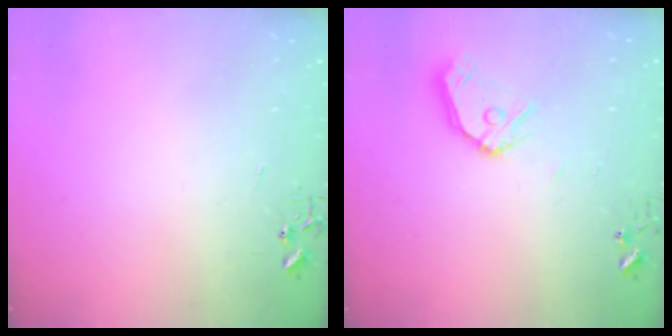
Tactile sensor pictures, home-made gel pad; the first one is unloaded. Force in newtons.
{"total": 11.3, "press": 11.3, "slide": 1.3}